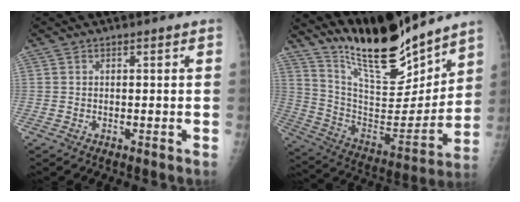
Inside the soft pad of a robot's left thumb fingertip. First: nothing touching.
{"total": 21.4, "force": [17.7, 5.8, 10.6], "torque": [-0.133, -0.107, 0.309]}